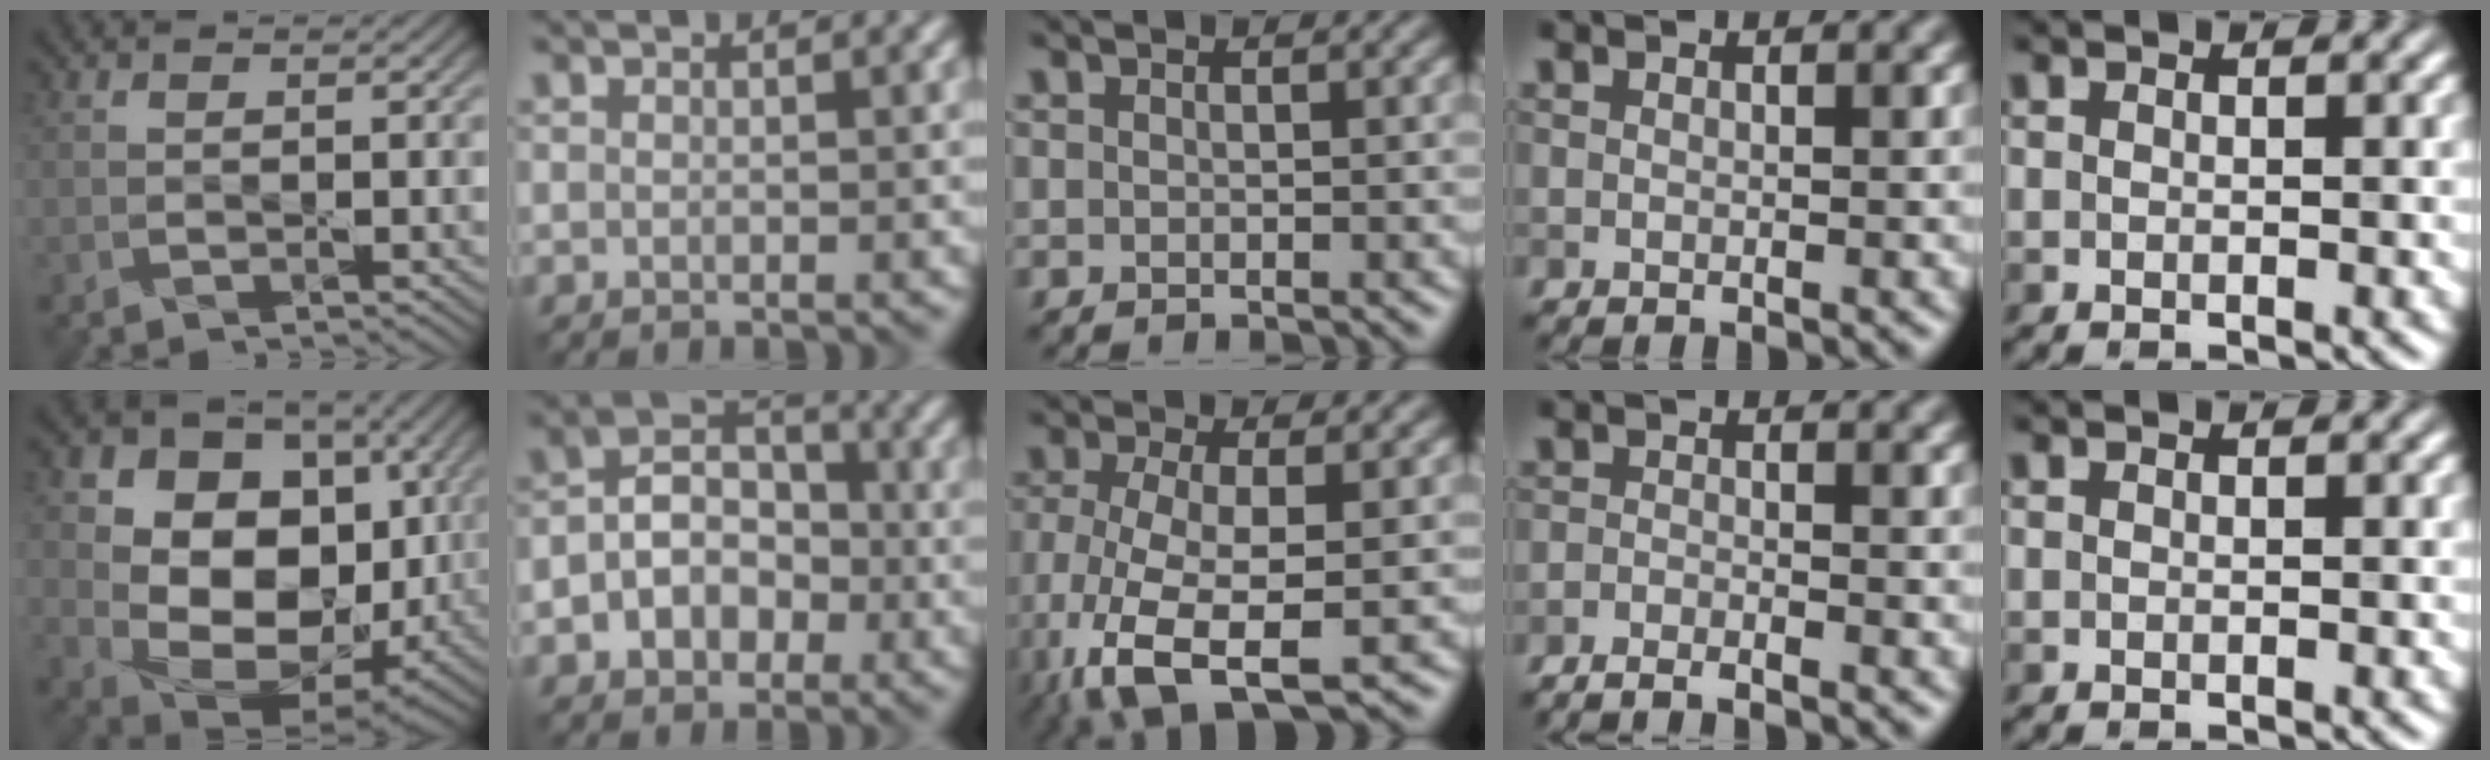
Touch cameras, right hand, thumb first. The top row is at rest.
{"thumb": {"total": 16.1, "force": [0.7, 12.1, 10.6], "torque": [-0.194, -0.025, 0.027]}, "index": {"total": 4.8, "force": [-1.0, 3.8, 2.7], "torque": [-0.043, 0.015, -0.025]}, "middle": {"total": 8.3, "force": [-3.5, 3.1, 6.9], "torque": [-0.156, -0.021, -0.064]}, "ring": {"total": 2.7, "force": [-2.3, 0.4, 1.3], "torque": [-0.026, 0.000, -0.046]}}